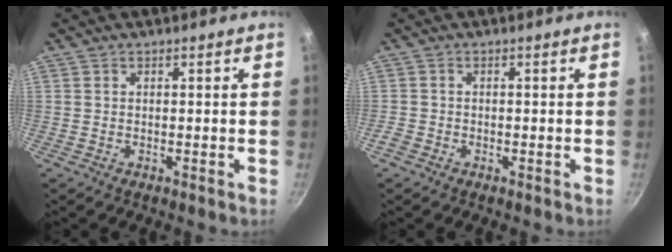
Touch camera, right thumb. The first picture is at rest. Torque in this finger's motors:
{"motor_torque": [0.30, -0.10, 0.36, -0.23, 0.00]}